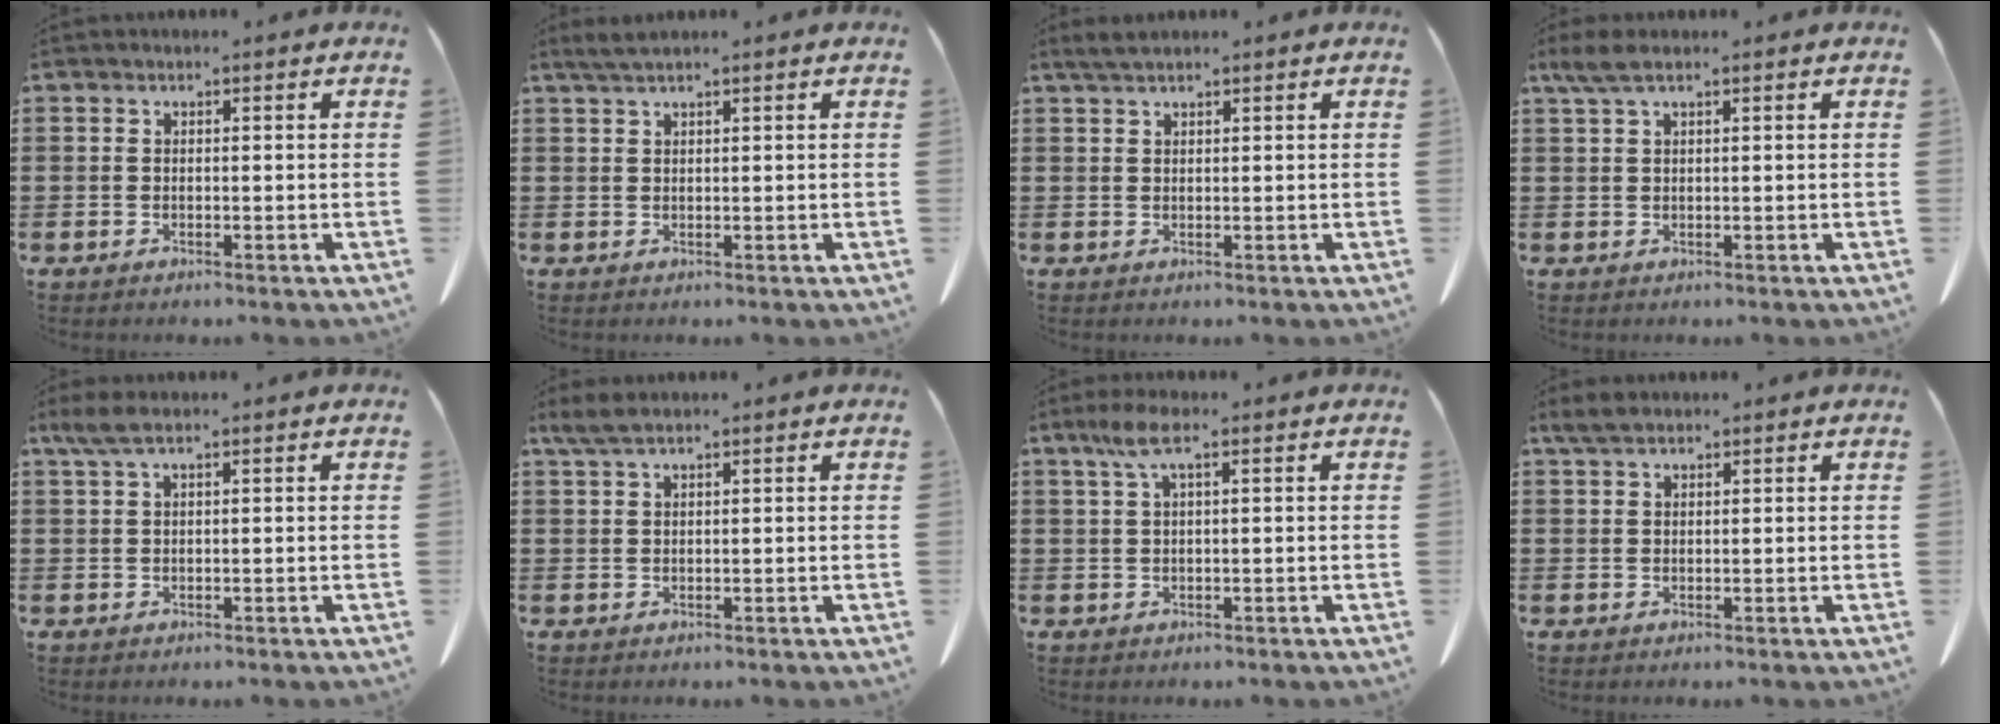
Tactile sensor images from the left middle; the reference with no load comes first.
{"total": 1.9, "force": [1.5, 0.0, 1.2], "torque": [-0.027, 0.000, 0.028]}
{"total": 2.0, "force": [1.6, 0.3, 1.2], "torque": [-0.027, 0.001, 0.029]}
{"total": 2.8, "force": [1.7, 0.6, 2.1], "torque": [-0.053, -0.002, 0.029]}
{"total": 2.6, "force": [1.4, 0.6, 2.1], "torque": [-0.052, -0.001, 0.023]}
{"total": 2.8, "force": [1.8, 0.6, 2.0], "torque": [-0.043, 0.001, 0.034]}
{"total": 4.2, "force": [1.5, 0.9, 3.8], "torque": [-0.085, 0.002, 0.024]}
{"total": 2.7, "force": [2.0, 0.9, 1.7], "torque": [-0.038, 0.005, 0.038]}